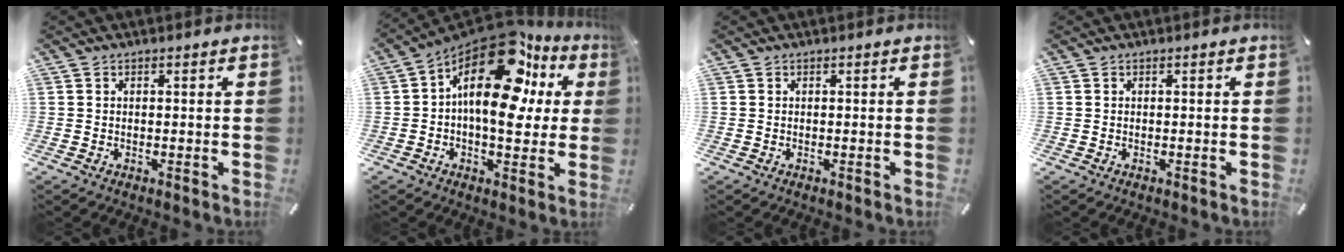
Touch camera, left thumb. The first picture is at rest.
{"total": 21.3, "force": [7.8, 11.3, 16.2], "torque": [-0.267, -0.060, 0.126]}
{"total": 0.0}
{"total": 0.0}